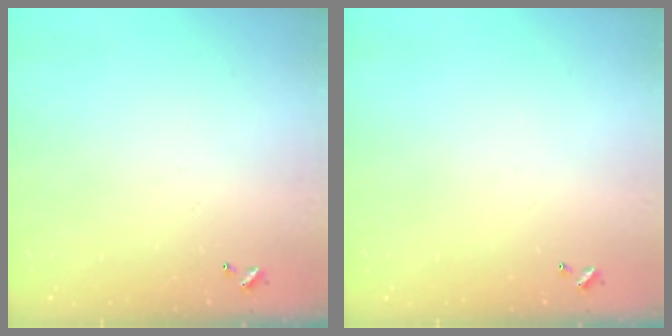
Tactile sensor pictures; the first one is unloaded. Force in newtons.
{"total": 0.0}